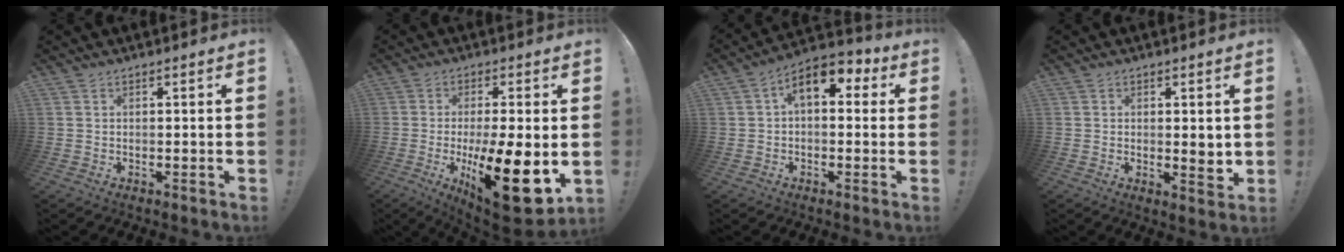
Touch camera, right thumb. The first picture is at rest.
{"total": 19.7, "force": [-4.2, 5.8, 18.4], "torque": [-0.287, 0.005, -0.054]}
{"total": 9.3, "force": [3.2, 5.2, 7.0], "torque": [-0.109, -0.007, 0.061]}
{"total": 3.2, "force": [0.6, 1.6, 2.7], "torque": [-0.031, -0.004, 0.009]}